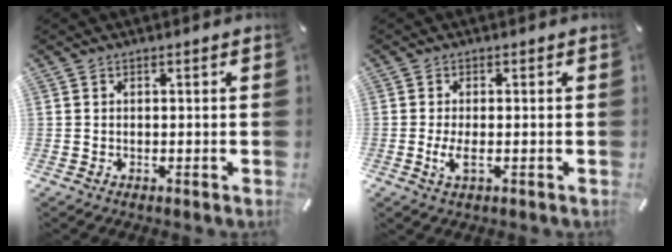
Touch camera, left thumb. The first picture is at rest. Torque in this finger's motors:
{"motor_torque": [0.03, 0.83, 0.13, 0.13, 0.13]}